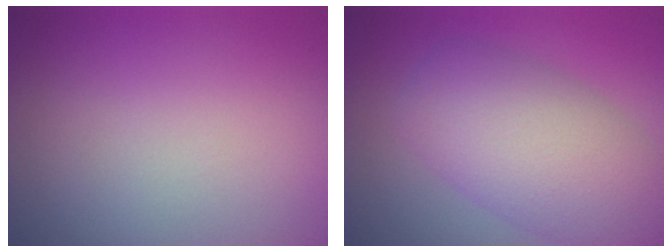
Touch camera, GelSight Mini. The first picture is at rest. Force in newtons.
{"total": 8.0, "press": 7.9, "slide": 0.4}